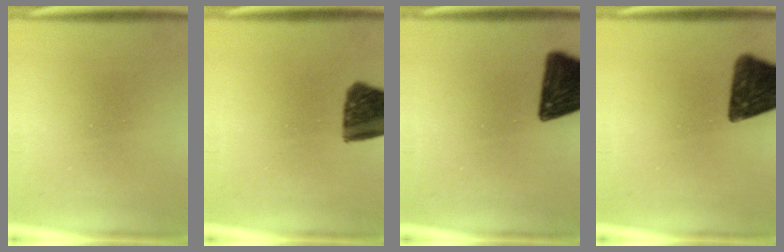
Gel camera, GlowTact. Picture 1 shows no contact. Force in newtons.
{"total": 11.2}
{"total": 15.3}
{"total": 15.0}